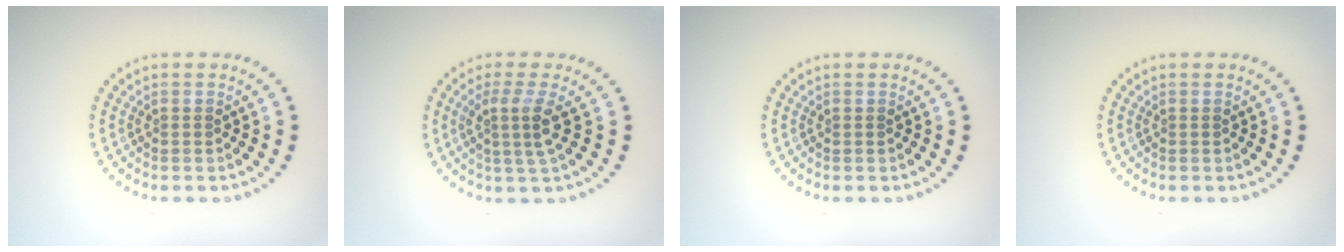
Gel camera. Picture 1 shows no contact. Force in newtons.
{"total": 3.0, "press": 2.2, "slide": 2.0}
{"total": 0.0}
{"total": 0.0}